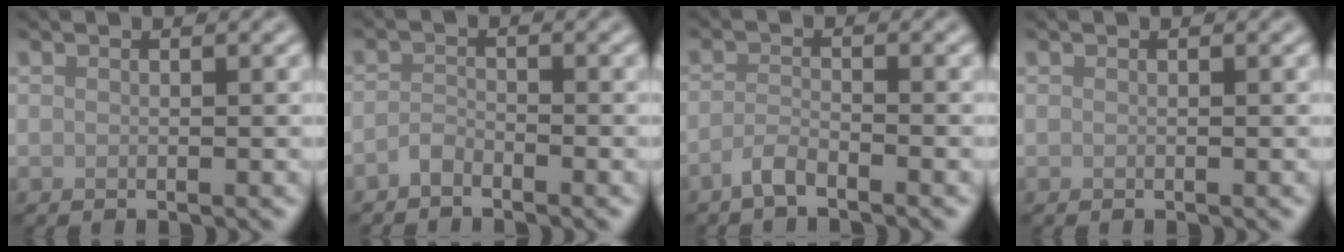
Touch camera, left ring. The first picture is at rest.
{"total": 1.3, "force": [-1.1, 0.4, 0.4], "torque": [-0.008, 0.003, -0.026]}
{"total": 1.9, "force": [-1.6, 0.4, 1.1], "torque": [-0.021, 0.002, -0.039]}
{"total": 0.0}